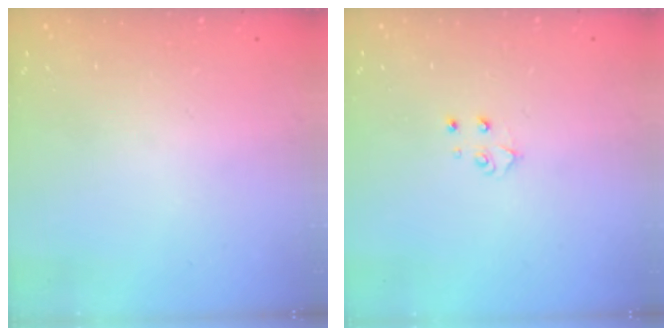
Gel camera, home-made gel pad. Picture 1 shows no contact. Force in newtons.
{"total": 3.9, "press": 3.9, "slide": 0.3}